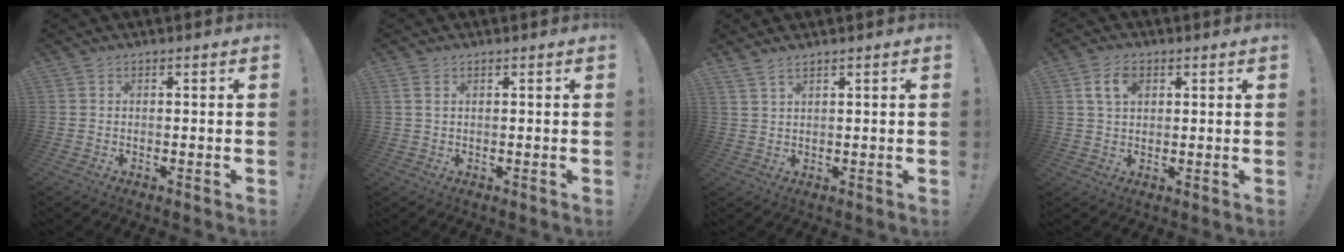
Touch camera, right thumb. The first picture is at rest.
{"total": 1.5, "force": [0.7, 0.6, 1.2], "torque": [-0.029, 0.004, 0.014]}
{"total": 2.7, "force": [2.2, 0.4, 1.5], "torque": [-0.040, -0.007, 0.042]}
{"total": 6.4, "force": [2.3, 4.1, 4.3], "torque": [-0.074, 0.004, 0.045]}